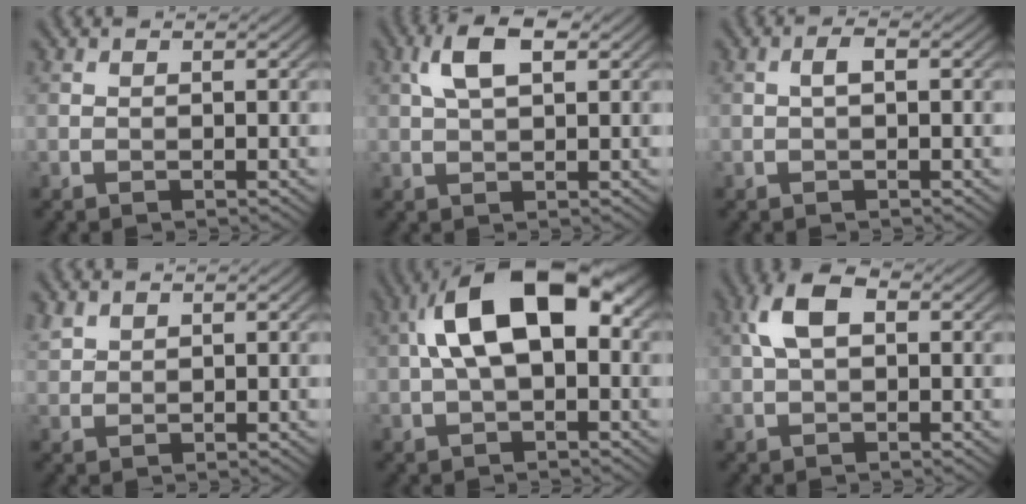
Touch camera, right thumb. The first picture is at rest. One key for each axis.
{"total": 5.2, "fx": 1.9, "fy": 2.3, "fz": 4.3, "tx": -0.093, "ty": 0.010, "tz": 0.032}
{"total": 1.3, "fx": 0.0, "fy": 0.4, "fz": 1.2, "tx": -0.024, "ty": 0.007, "tz": -0.002}
{"total": 1.7, "fx": 1.3, "fy": 0.9, "fz": 0.6, "tx": -0.020, "ty": 0.003, "tz": 0.034}
{"total": 12.4, "fx": 2.0, "fy": 6.2, "fz": 10.5, "tx": -0.188, "ty": 0.024, "tz": 0.029}
{"total": 5.4, "fx": 1.2, "fy": 3.0, "fz": 4.3, "tx": -0.096, "ty": 0.013, "tz": 0.018}